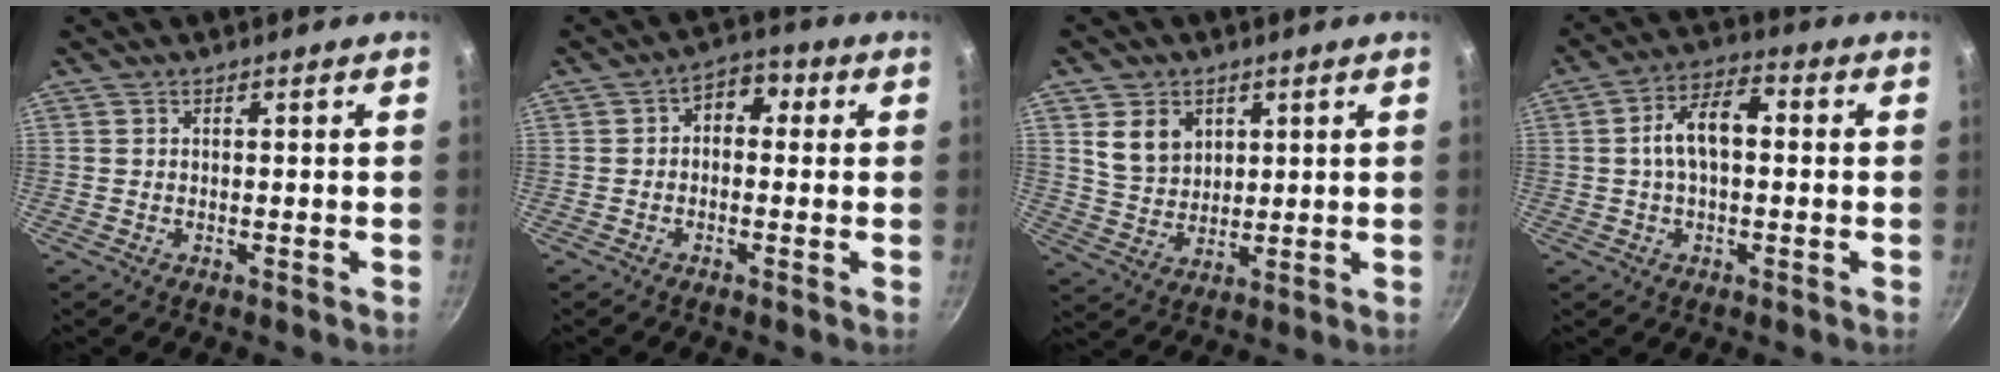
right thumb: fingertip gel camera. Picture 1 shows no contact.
{"total": 5.1, "force": [0.6, 3.8, 3.4], "torque": [-0.024, 0.013, -0.006]}
{"total": 7.7, "force": [2.9, 6.0, 3.8], "torque": [-0.047, -0.017, 0.064]}
{"total": 9.0, "force": [0.6, 4.7, 7.6], "torque": [-0.122, 0.028, 0.002]}